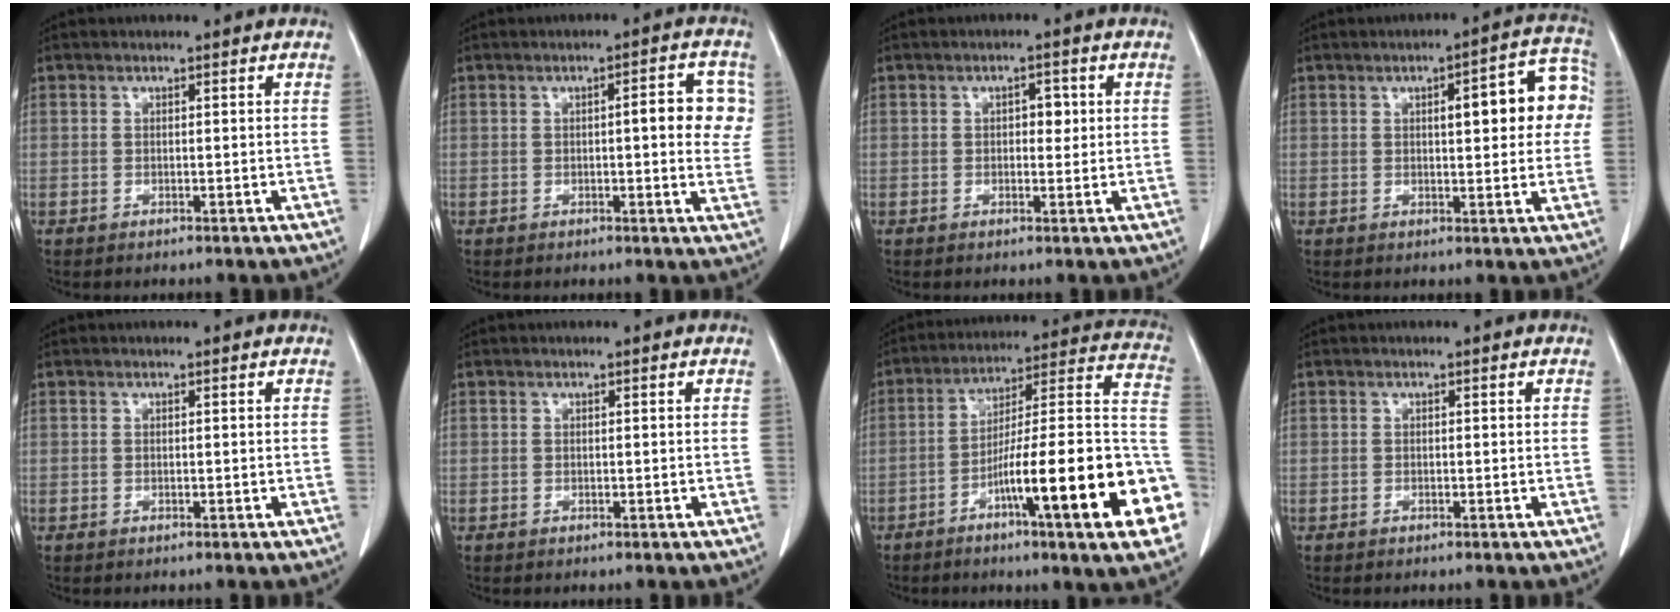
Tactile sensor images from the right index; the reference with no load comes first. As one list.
[{"total": 6.7, "force": [1.1, 1.6, 6.4], "torque": [-0.073, 0.011, 0.007]}, {"total": 2.4, "force": [0.4, 1.3, 1.9], "torque": [-0.026, 0.006, 0.005]}, {"total": 10.4, "force": [2.0, 2.9, 9.8], "torque": [-0.115, 0.029, 0.019]}, {"total": 0.0}, {"total": 0.0}, {"total": 24.1, "force": [-8.7, 1.5, 22.4], "torque": [-0.243, 0.008, -0.130]}, {"total": 0.0}]